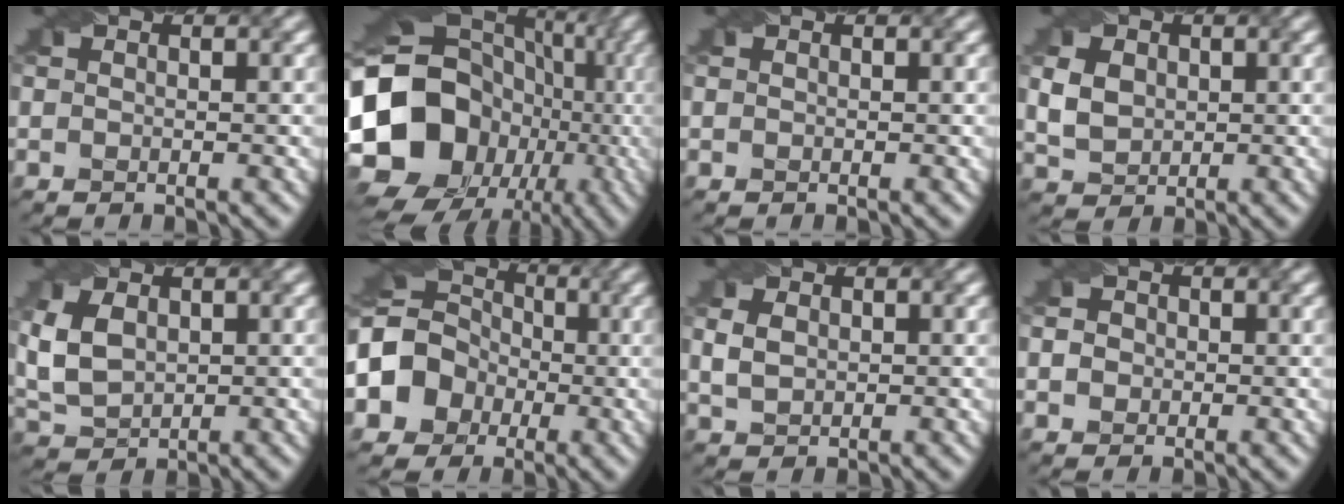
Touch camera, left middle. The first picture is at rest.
{"total": 20.2, "force": [-5.5, 16.7, 10.0], "torque": [-0.193, 0.005, -0.128]}
{"total": 0.0}
{"total": 3.6, "force": [0.8, 2.9, 2.0], "torque": [-0.059, 0.007, 0.011]}
{"total": 4.6, "force": [0.6, 3.2, 3.3], "torque": [-0.085, 0.006, 0.015]}
{"total": 8.6, "force": [-1.8, 7.4, 4.1], "torque": [-0.073, 0.002, -0.055]}
{"total": 1.9, "force": [0.2, 1.5, 1.3], "torque": [-0.032, 0.003, 0.007]}
{"total": 2.9, "force": [0.6, 2.5, 1.4], "torque": [-0.015, 0.019, -0.008]}